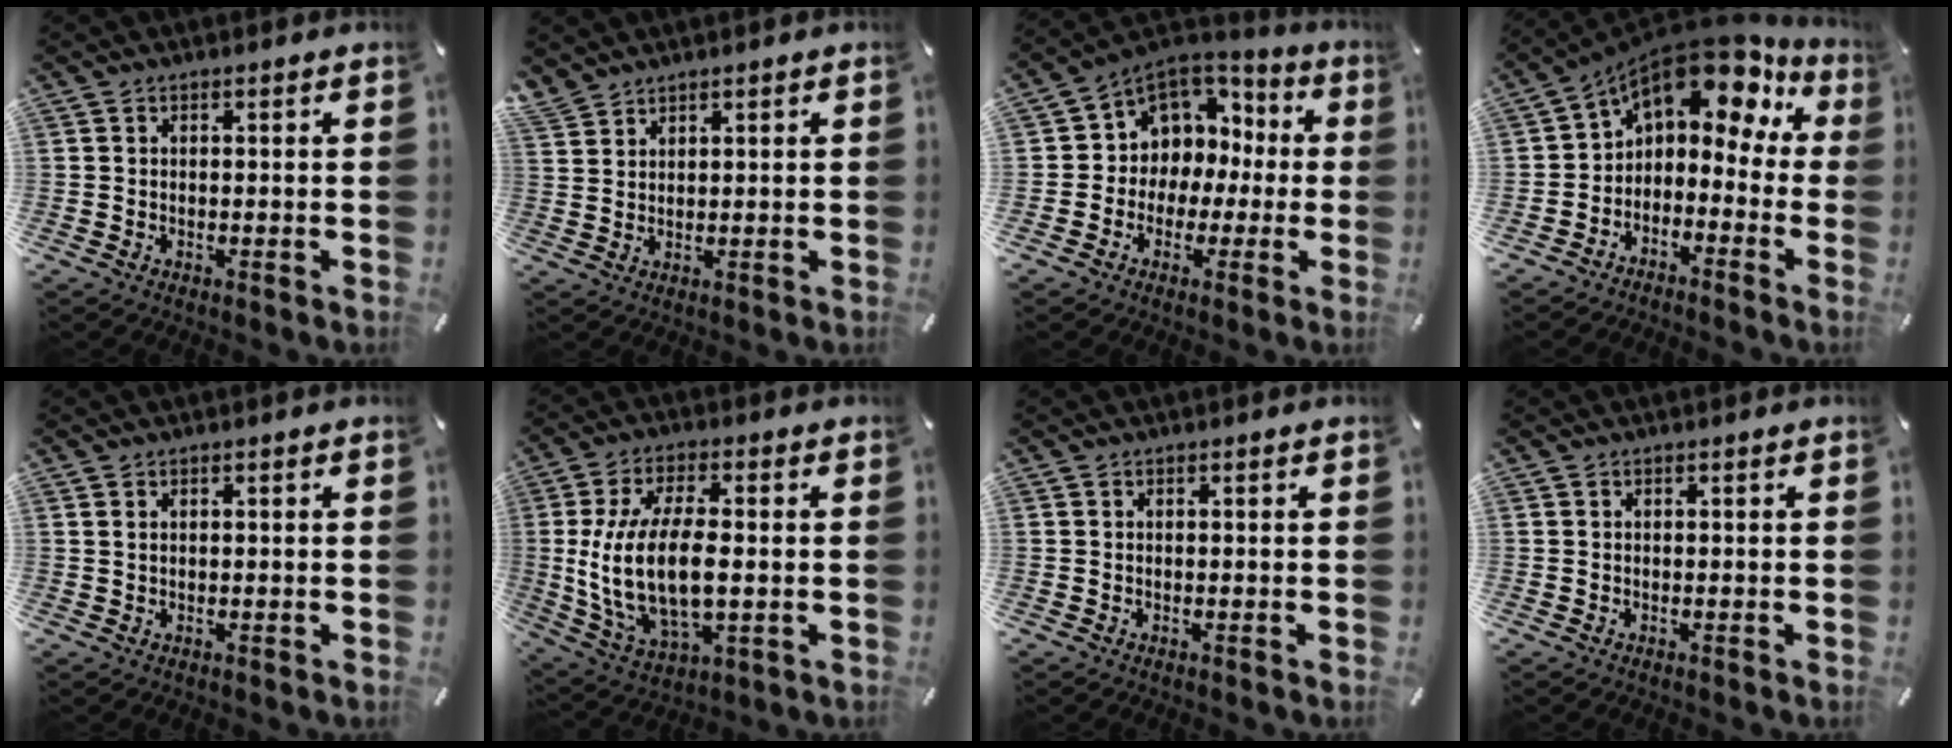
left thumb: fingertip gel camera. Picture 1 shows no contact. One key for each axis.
{"total": 3.4, "fx": 3.0, "fy": 1.4, "fz": 0.7, "tx": -0.019, "ty": -0.010, "tz": 0.060}
{"total": 7.6, "fx": 0.6, "fy": 7.5, "fz": 0.4, "tx": -0.023, "ty": -0.024, "tz": 0.016}
{"total": 10.2, "fx": 6.1, "fy": 5.5, "fz": 6.1, "tx": -0.096, "ty": -0.047, "tz": 0.101}
{"total": 0.7, "fx": 0.3, "fy": 0.4, "fz": 0.4, "tx": -0.009, "ty": 0.004, "tz": 0.006}
{"total": 15.9, "fx": 0.1, "fy": 8.2, "fz": 13.6, "tx": -0.302, "ty": -0.011, "tz": -0.001}
{"total": 0.0}
{"total": 0.0}